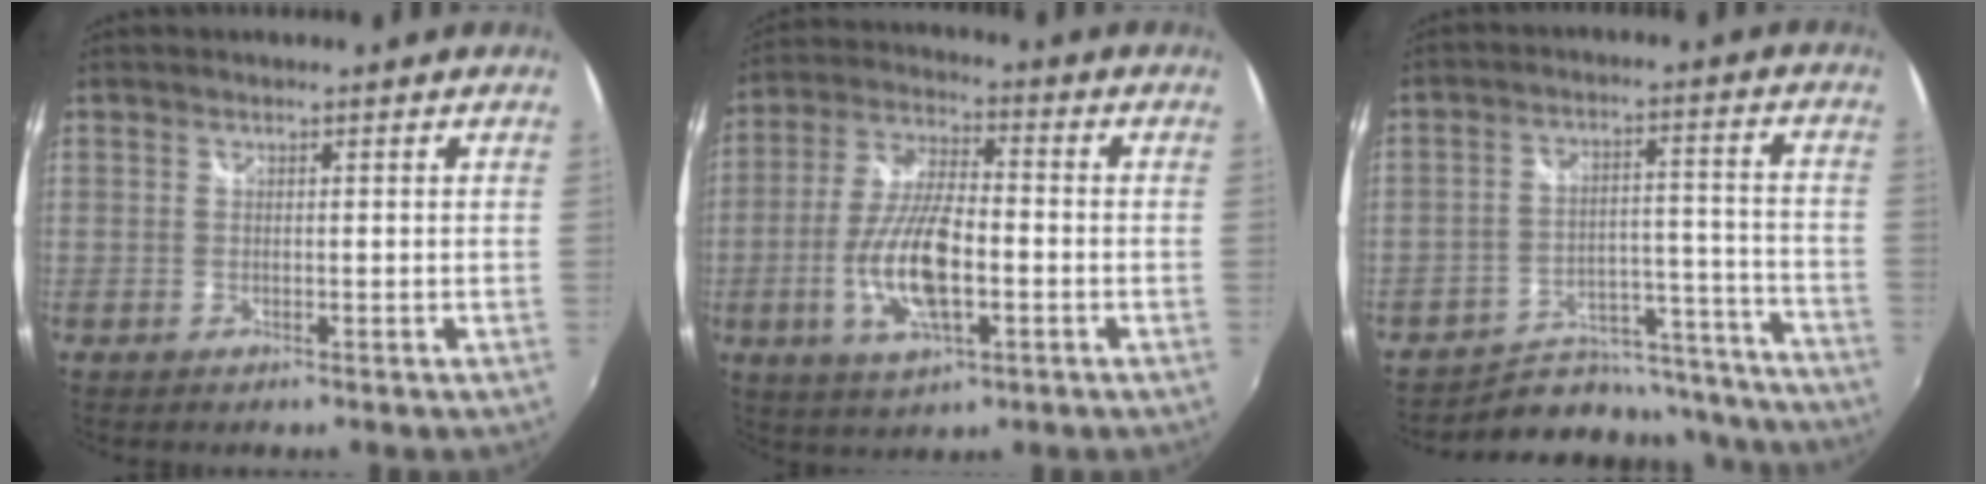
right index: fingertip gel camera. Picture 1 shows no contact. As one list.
[{"total": 13.6, "force": [-3.5, 4.9, 12.2], "torque": [-0.250, -0.005, -0.065]}, {"total": 19.7, "force": [-17.5, 8.1, 4.2], "torque": [-0.069, 0.059, -0.220]}]